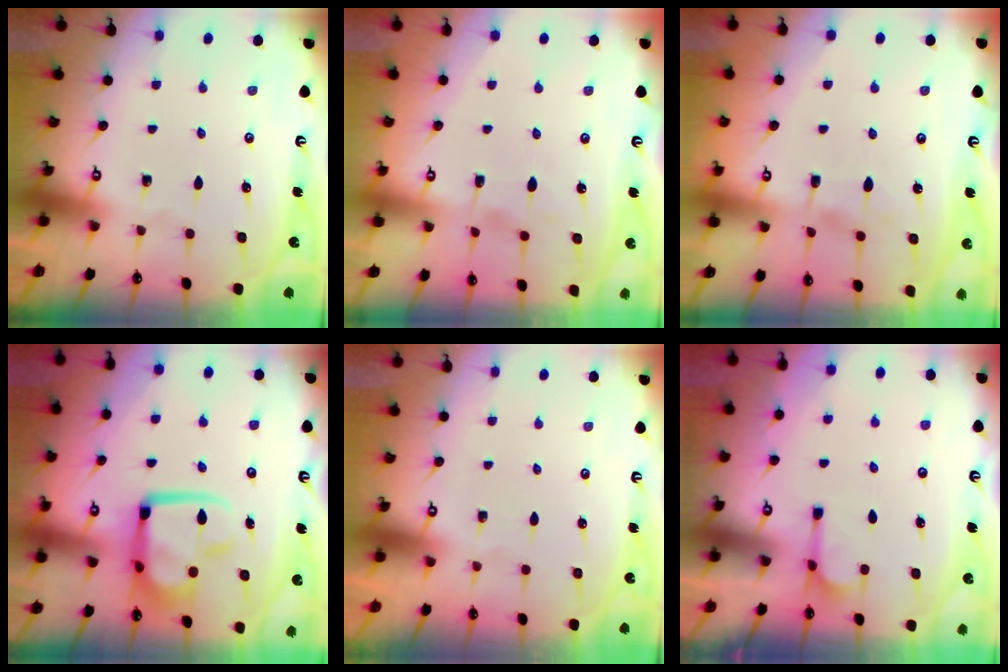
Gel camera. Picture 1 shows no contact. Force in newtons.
{"total": 3.9, "press": 3.8, "slide": 0.7}
{"total": 1.2, "press": 0.8, "slide": 0.9}
{"total": 13.0, "press": 12.9, "slide": 1.3}
{"total": 1.5, "press": 1.4, "slide": 0.7}
{"total": 1.1, "press": 0.1, "slide": 1.1}